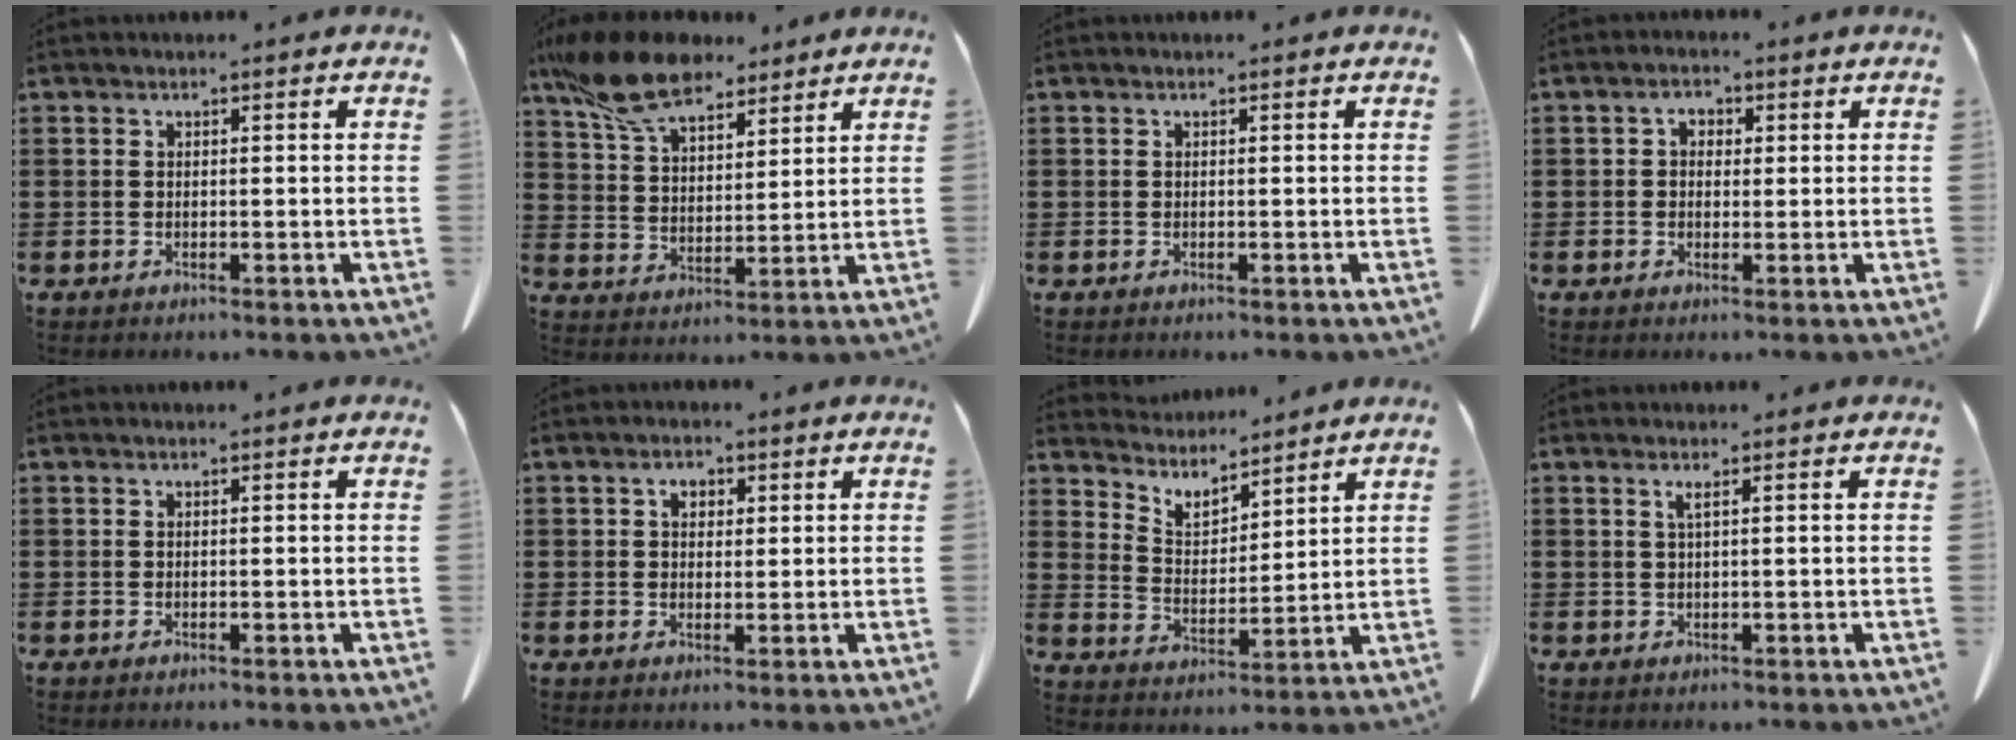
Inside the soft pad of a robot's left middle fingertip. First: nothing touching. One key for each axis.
{"total": 12.3, "fx": 9.6, "fy": 4.3, "fz": 6.3, "tx": -0.152, "ty": -0.017, "tz": 0.183}
{"total": 0.0}
{"total": 2.0, "fx": 0.3, "fy": 1.7, "fz": 1.1, "tx": -0.026, "ty": 0.009, "tz": 0.003}
{"total": 0.0}
{"total": 2.7, "fx": 1.0, "fy": 1.9, "fz": 1.5, "tx": -0.029, "ty": 0.007, "tz": 0.015}
{"total": 4.8, "fx": 4.6, "fy": 1.4, "fz": 0.1, "tx": -0.029, "ty": -0.032, "tz": 0.080}
{"total": 1.1, "fx": 0.5, "fy": 0.1, "fz": 1.1, "tx": -0.023, "ty": 0.000, "tz": 0.008}